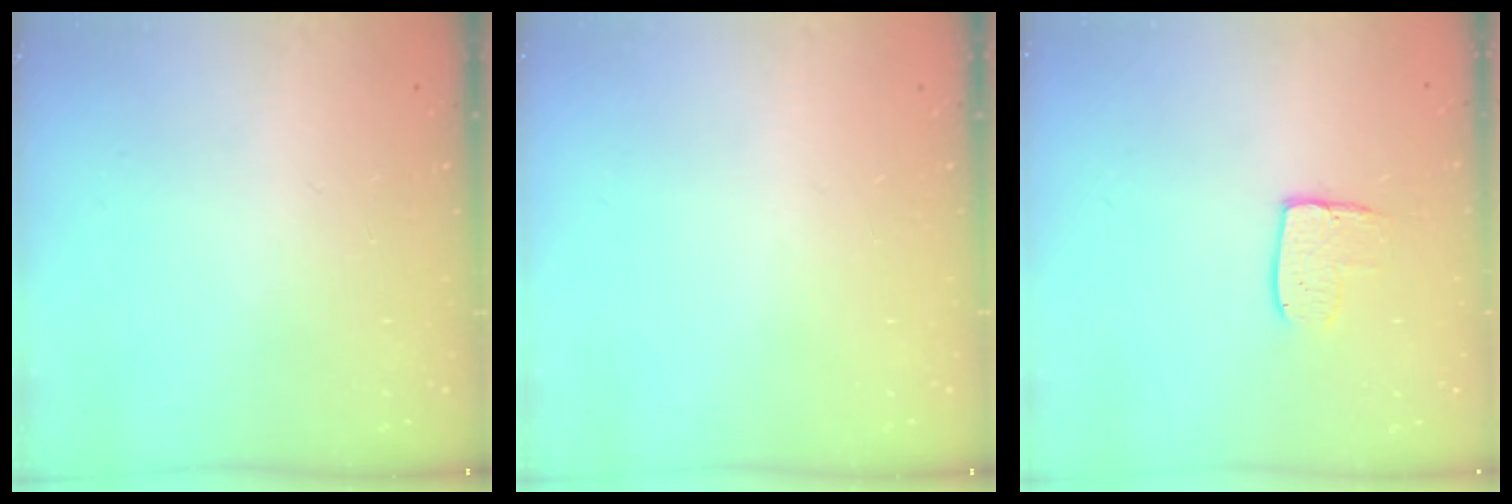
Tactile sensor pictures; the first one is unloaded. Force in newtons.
{"total": 0.0}
{"total": 8.4, "press": 8.4, "slide": 0.3}